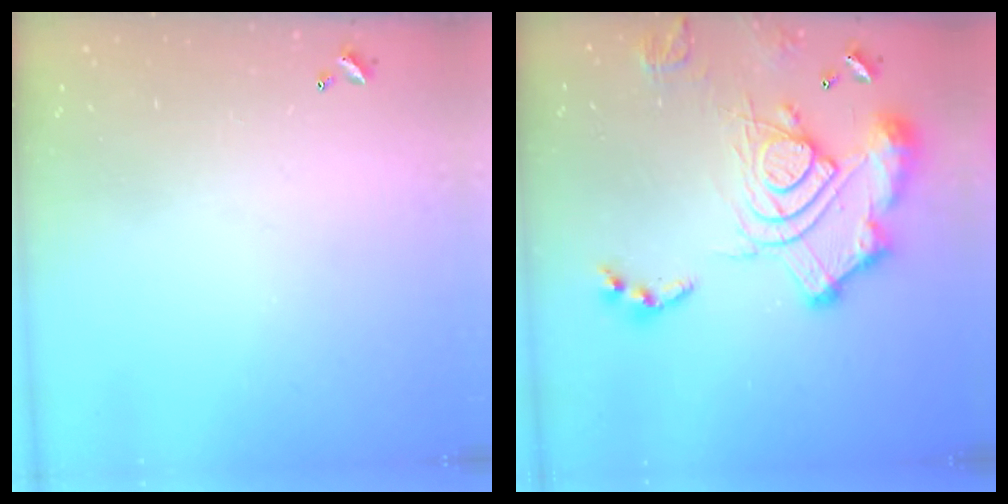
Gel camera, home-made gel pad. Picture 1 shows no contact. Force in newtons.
{"total": 20.2, "press": 20.0, "slide": 2.4}